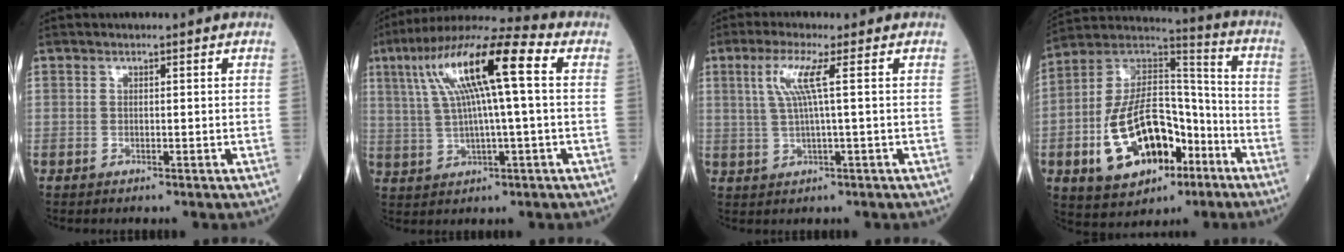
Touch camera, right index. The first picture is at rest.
{"total": 15.2, "force": [4.1, 1.6, 14.6], "torque": [-0.272, 0.037, 0.068]}
{"total": 5.1, "force": [1.4, -0.6, 4.8], "torque": [-0.104, 0.007, 0.033]}
{"total": 19.4, "force": [-7.0, 10.1, 14.9], "torque": [-0.286, 0.019, -0.114]}